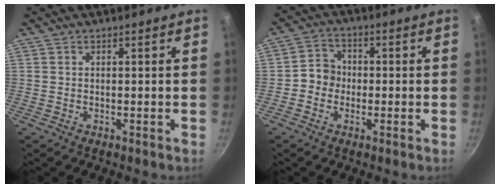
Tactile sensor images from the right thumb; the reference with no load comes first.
{"total": 4.9, "force": [-1.0, 4.5, 1.7], "torque": [0.000, 0.017, -0.031]}